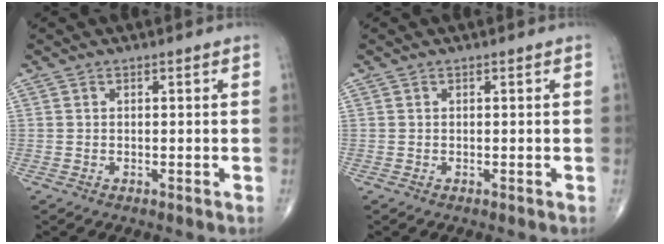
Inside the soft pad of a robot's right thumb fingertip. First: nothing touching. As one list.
[{"total": 0.0}]